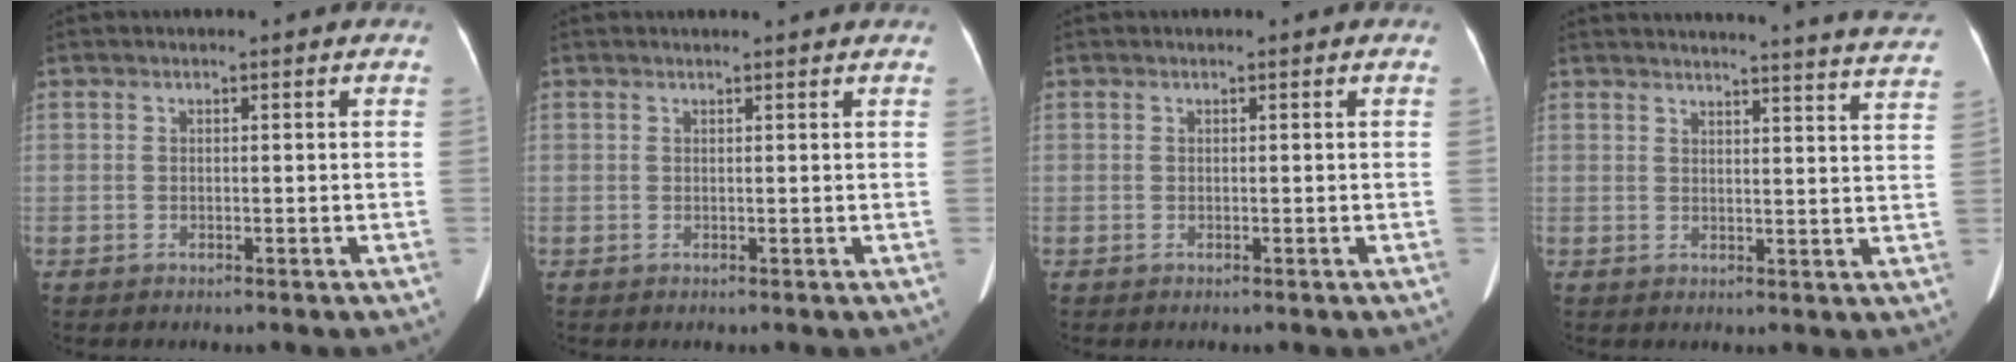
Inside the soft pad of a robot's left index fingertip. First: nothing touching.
{"total": 2.2, "force": [2.1, -0.1, 0.5], "torque": [-0.008, 0.011, 0.025]}
{"total": 0.0}
{"total": 22.9, "force": [22.2, -0.1, 5.5], "torque": [-0.073, -0.080, 0.242]}